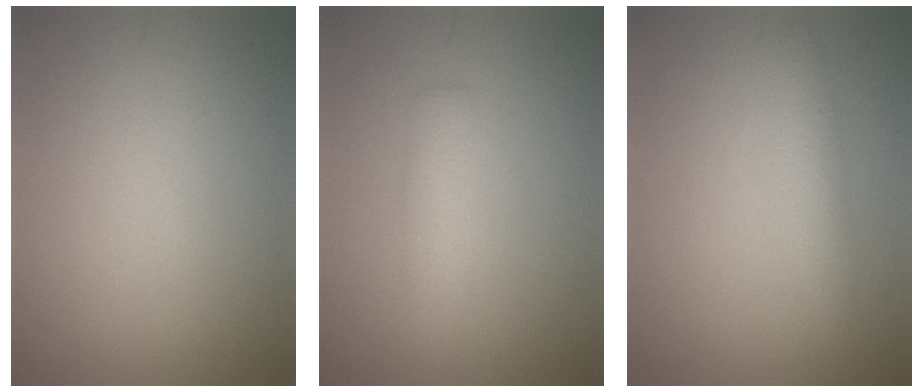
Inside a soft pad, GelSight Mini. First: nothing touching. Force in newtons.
{"total": 2.5, "press": 2.5, "slide": 0.0}
{"total": 2.0, "press": 2.0, "slide": 0.2}